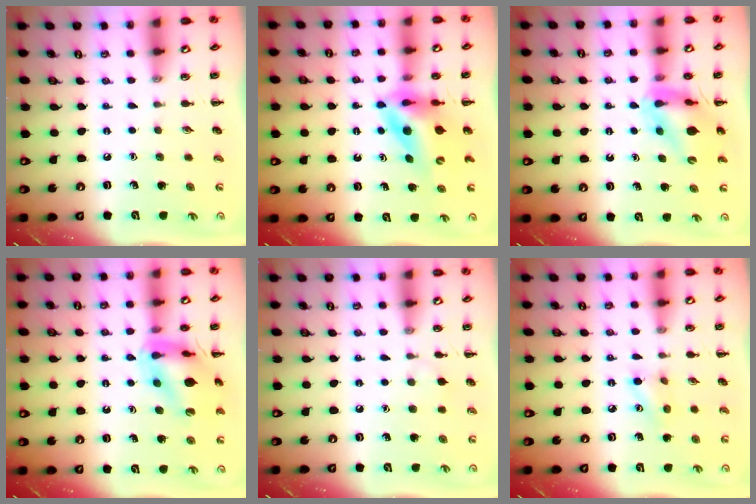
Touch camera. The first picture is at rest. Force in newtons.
{"total": 9.6, "press": 9.1, "slide": 3.0}
{"total": 12.0, "press": 11.5, "slide": 3.7}
{"total": 15.1, "press": 15.1, "slide": 1.5}
{"total": 4.7, "press": 4.4, "slide": 1.6}
{"total": 5.4, "press": 5.3, "slide": 1.2}